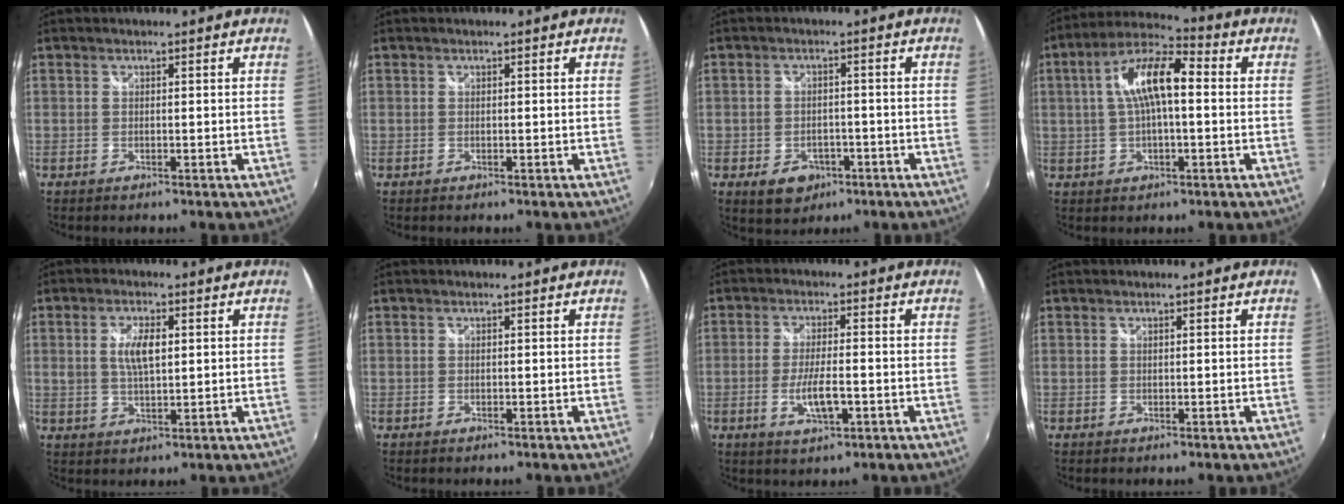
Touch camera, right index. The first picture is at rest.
{"total": 0.0}
{"total": 6.5, "force": [-3.0, 4.9, 3.0], "torque": [-0.068, -0.002, -0.034]}
{"total": 11.5, "force": [1.1, 4.1, 10.7], "torque": [-0.202, 0.024, 0.015]}
{"total": 5.5, "force": [1.2, 2.3, 4.9], "torque": [-0.092, 0.002, 0.022]}
{"total": 0.0}
{"total": 6.3, "force": [-2.0, 1.6, 5.7], "torque": [-0.112, -0.010, -0.033]}
{"total": 0.0}